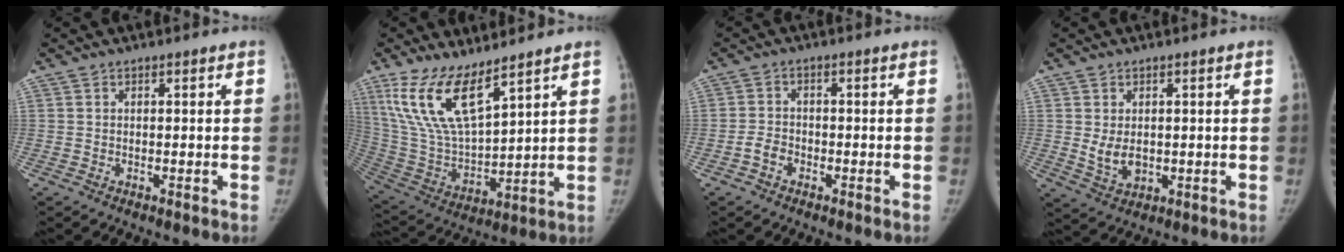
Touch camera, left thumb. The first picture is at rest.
{"total": 15.4, "force": [10.0, 5.0, 10.6], "torque": [-0.203, -0.052, 0.214]}
{"total": 2.9, "force": [-1.4, 2.1, 1.4], "torque": [-0.021, 0.013, -0.028]}
{"total": 4.8, "force": [0.3, 3.2, 3.5], "torque": [-0.053, -0.013, 0.017]}